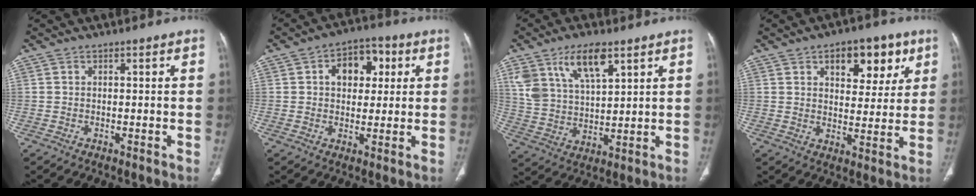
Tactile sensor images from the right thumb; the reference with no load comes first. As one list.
[{"total": 9.3, "force": [2.5, 6.4, 6.2], "torque": [-0.055, 0.011, 0.033]}, {"total": 12.2, "force": [6.9, 5.5, 8.4], "torque": [-0.146, -0.021, 0.141]}, {"total": 11.6, "force": [5.7, 6.6, 7.6], "torque": [-0.061, -0.020, 0.079]}]